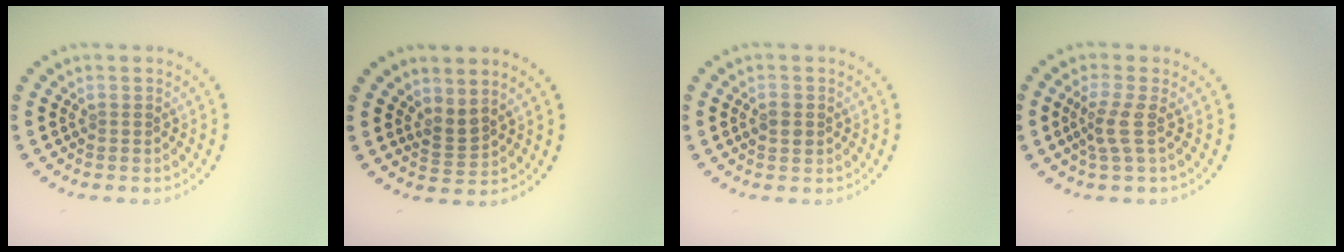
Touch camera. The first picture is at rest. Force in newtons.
{"total": 1.8, "press": 1.3, "slide": 1.3}
{"total": 1.4, "press": 1.4, "slide": 0.1}
{"total": 2.2, "press": 1.5, "slide": 1.5}